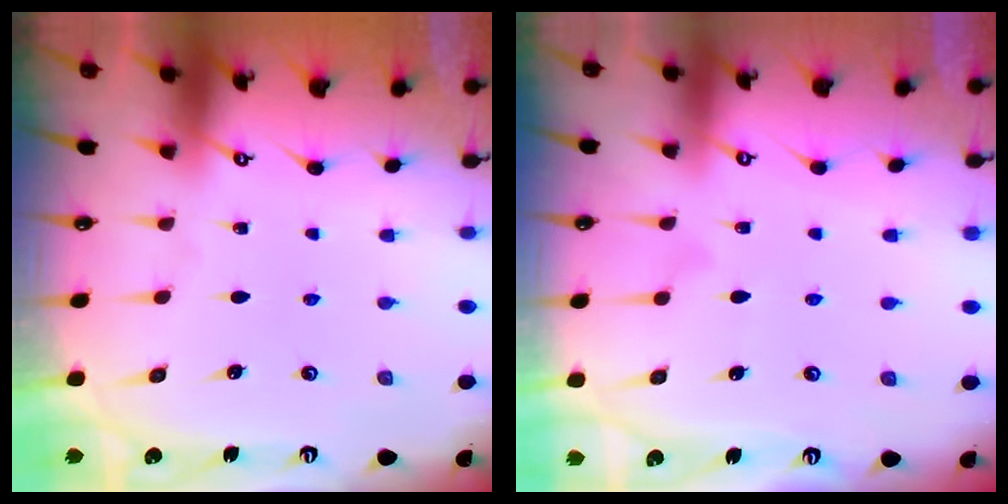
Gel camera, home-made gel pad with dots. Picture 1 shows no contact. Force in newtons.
{"total": 6.0, "press": 6.0, "slide": 0.3}